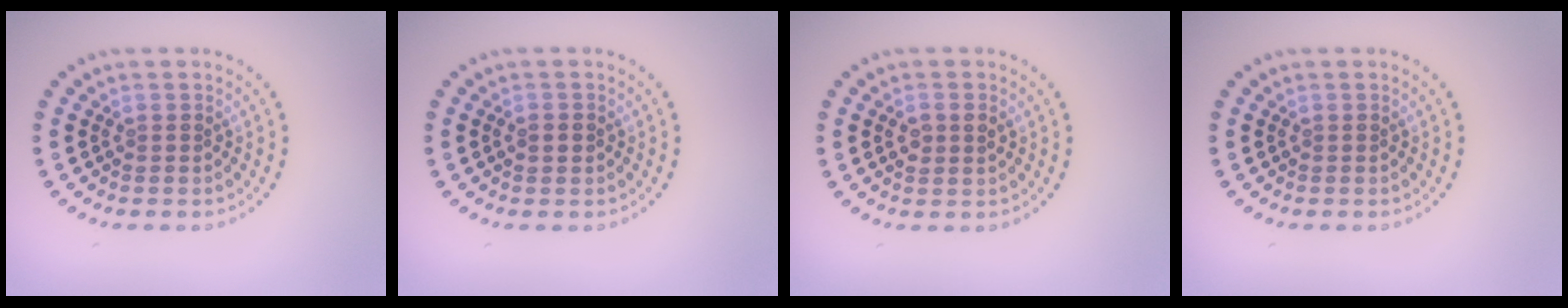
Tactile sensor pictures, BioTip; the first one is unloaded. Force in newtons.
{"total": 1.3, "press": 1.3, "slide": 0.1}
{"total": 1.6, "press": 1.5, "slide": 0.3}
{"total": 0.0}